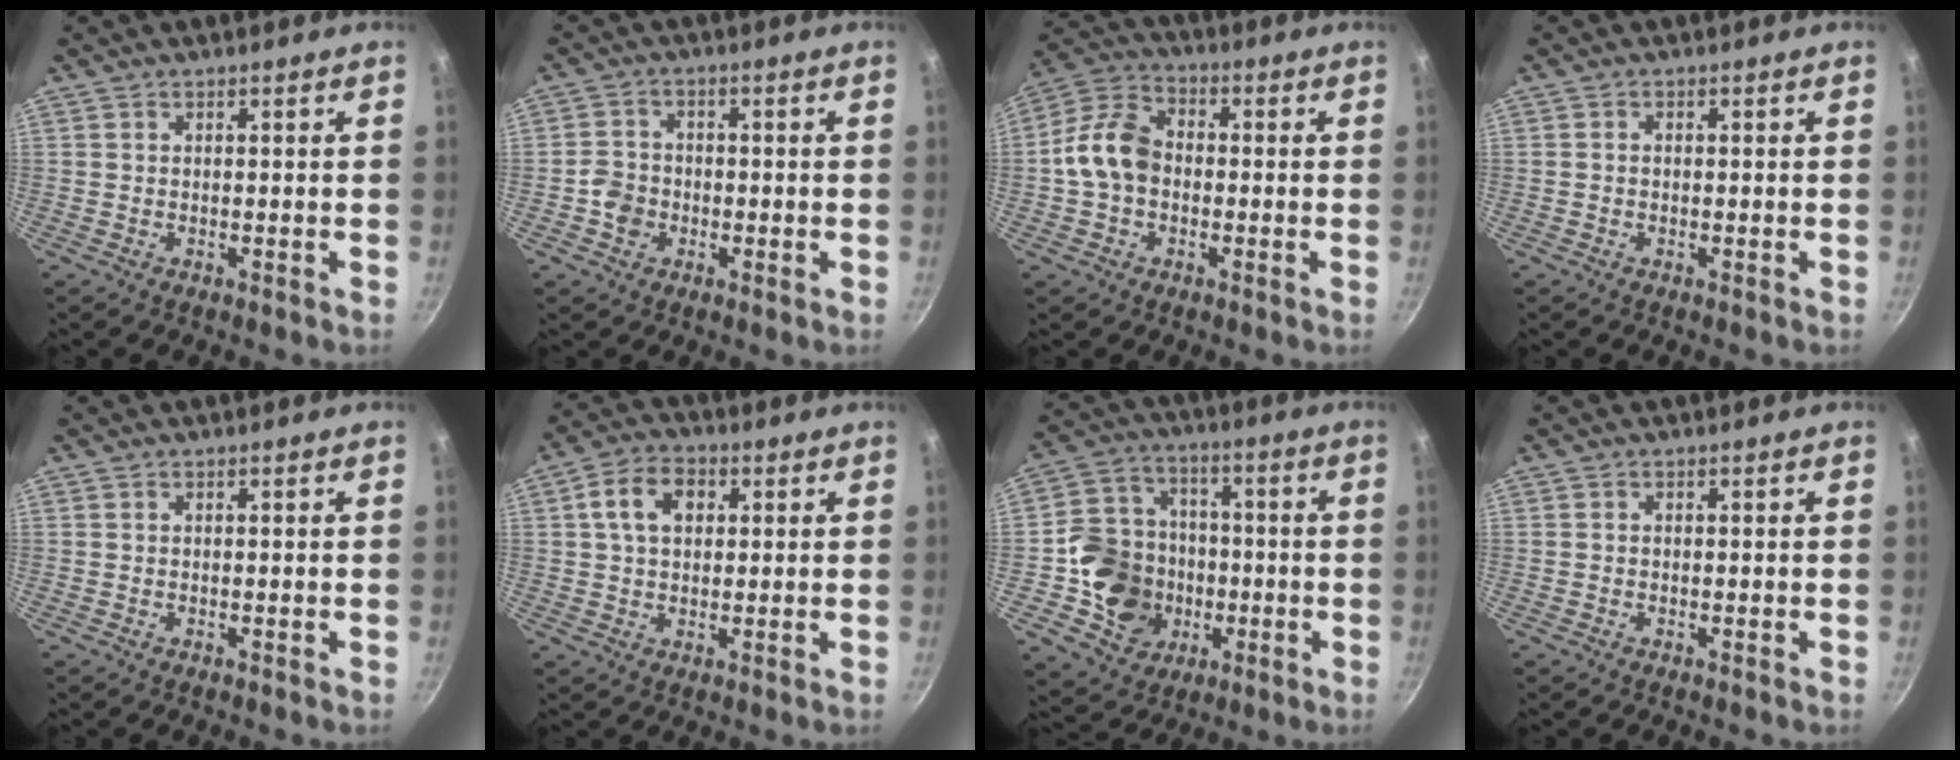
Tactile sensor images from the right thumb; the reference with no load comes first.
{"total": 4.4, "force": [-1.4, 3.8, 1.7], "torque": [-0.020, 0.019, -0.033]}
{"total": 10.3, "force": [-1.0, 7.7, 6.9], "torque": [-0.107, 0.033, -0.038]}
{"total": 0.8, "force": [-0.1, 0.6, 0.5], "torque": [-0.008, 0.005, -0.002]}
{"total": 0.0}
{"total": 8.2, "force": [2.0, 5.8, 5.5], "torque": [-0.078, 0.013, 0.026]}
{"total": 15.3, "force": [-2.7, 13.6, 6.4], "torque": [-0.084, 0.035, -0.047]}
{"total": 0.0}